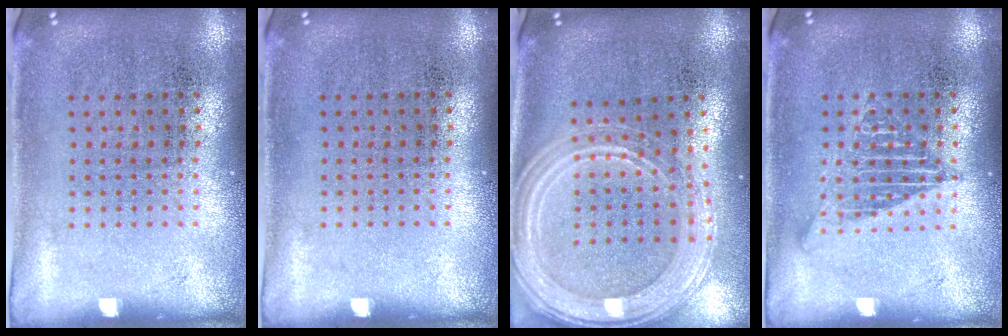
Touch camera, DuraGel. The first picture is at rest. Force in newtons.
{"total": 0.0}
{"total": 2.3, "press": 2.0, "slide": 1.0}
{"total": 2.1, "press": 2.1, "slide": 0.3}